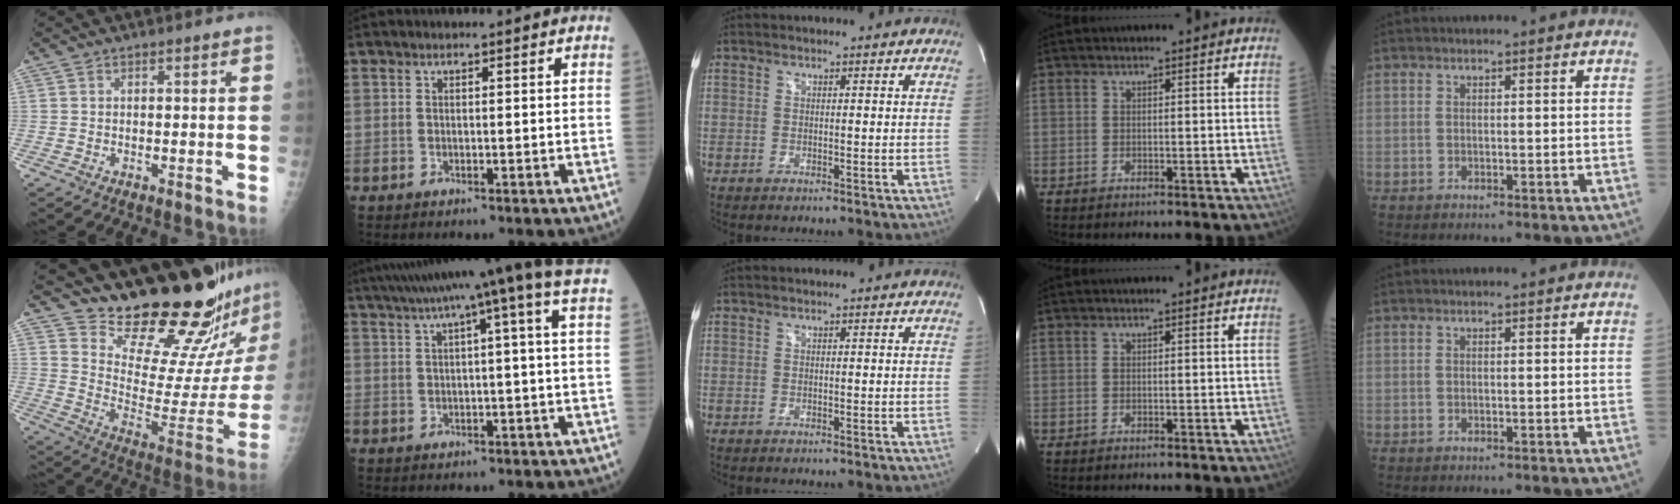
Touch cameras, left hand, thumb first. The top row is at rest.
{"thumb": {"total": 24.6, "force": [22.2, 3.8, 9.9], "torque": [-0.114, -0.200, 0.307]}, "index": {"total": 11.4, "force": [7.4, -1.8, 8.5], "torque": [-0.137, 0.024, 0.092]}}